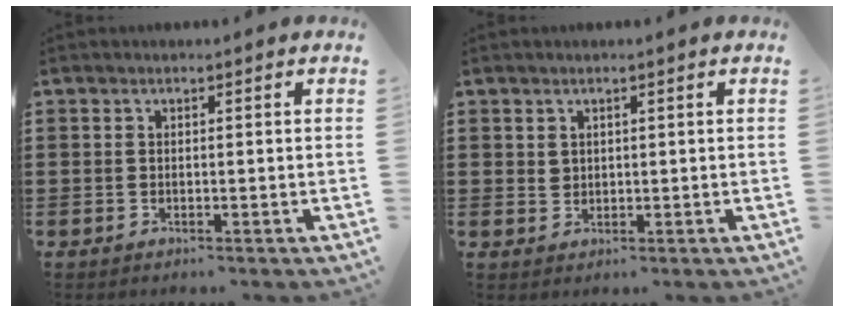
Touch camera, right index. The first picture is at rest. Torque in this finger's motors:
{"motor_torque": [-0.13, 0.14, 0.01, 0.02]}